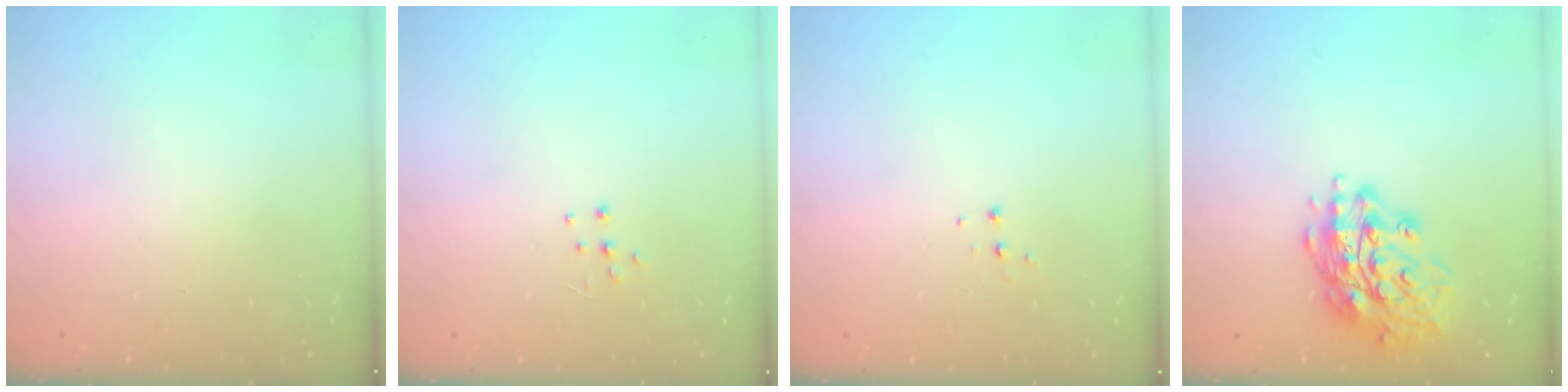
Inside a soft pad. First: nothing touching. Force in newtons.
{"total": 4.3, "press": 4.3, "slide": 0.4}
{"total": 3.9, "press": 3.9, "slide": 0.4}
{"total": 16.9, "press": 16.6, "slide": 3.1}